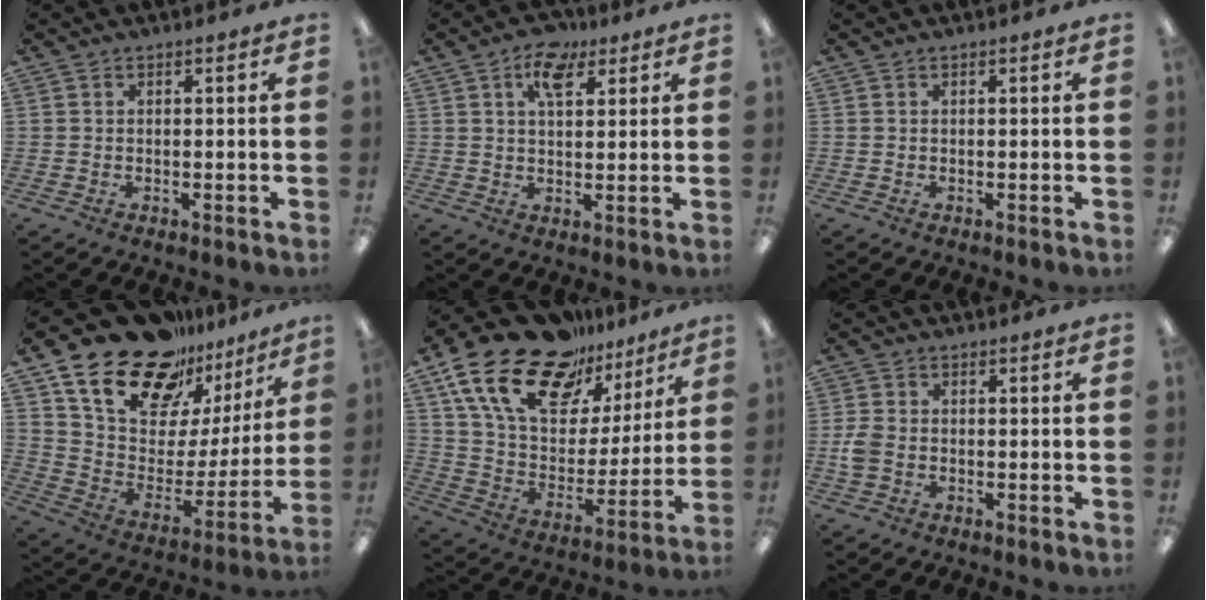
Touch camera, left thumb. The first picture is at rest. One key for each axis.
{"total": 8.7, "fx": 4.4, "fy": 4.5, "fz": 6.0, "tx": -0.093, "ty": -0.009, "tz": 0.076}
{"total": 0.0}
{"total": 21.8, "fx": 16.5, "fy": 11.2, "fz": 9.0, "tx": -0.166, "ty": -0.111, "tz": 0.301}
{"total": 23.0, "fx": 16.2, "fy": 11.5, "fz": 11.5, "tx": -0.226, "ty": -0.098, "tz": 0.289}
{"total": 4.0, "fx": -0.8, "fy": 2.9, "fz": 2.7, "tx": -0.059, "ty": 0.003, "tz": -0.015}